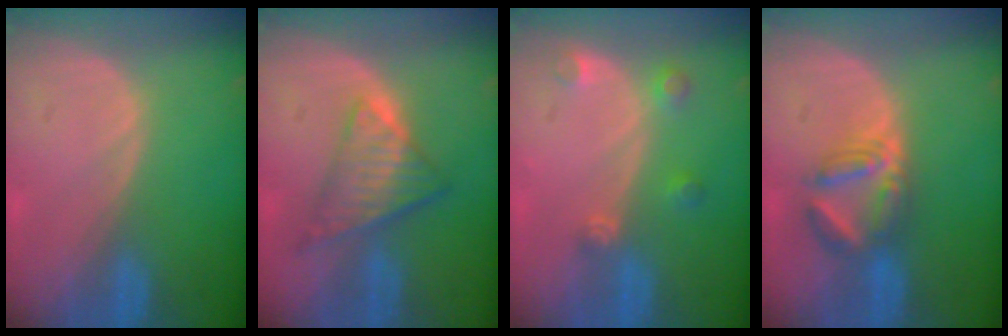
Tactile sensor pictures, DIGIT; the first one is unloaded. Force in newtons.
{"total": 7.5, "press": 6.3, "slide": 4.0}
{"total": 3.0, "press": 2.9, "slide": 0.6}
{"total": 5.8, "press": 5.7, "slide": 1.2}